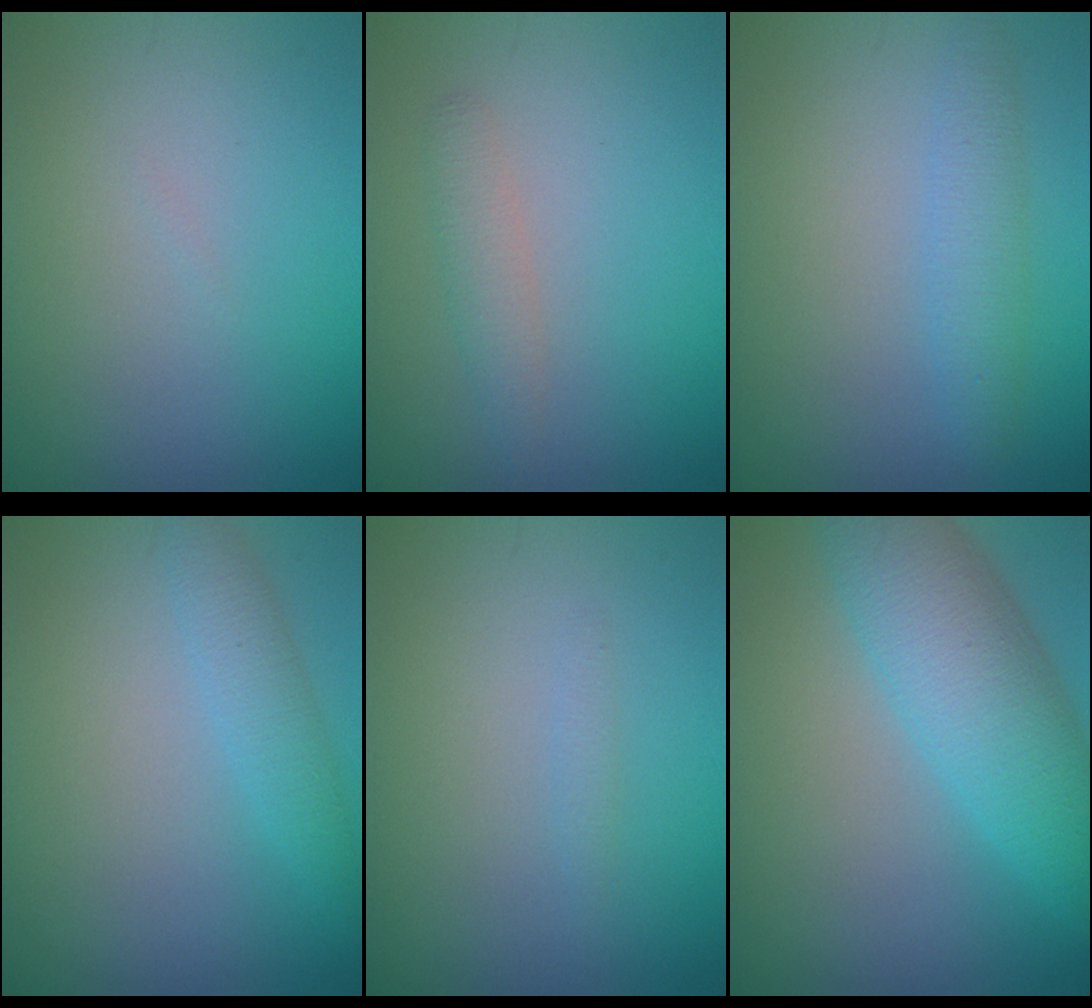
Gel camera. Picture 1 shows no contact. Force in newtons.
{"total": 1.6, "press": 1.6, "slide": 0.0}
{"total": 2.3, "press": 2.3, "slide": 0.2}
{"total": 2.3, "press": 2.3, "slide": 0.0}
{"total": 0.6, "press": 0.6, "slide": 0.1}
{"total": 7.4, "press": 7.4, "slide": 0.2}